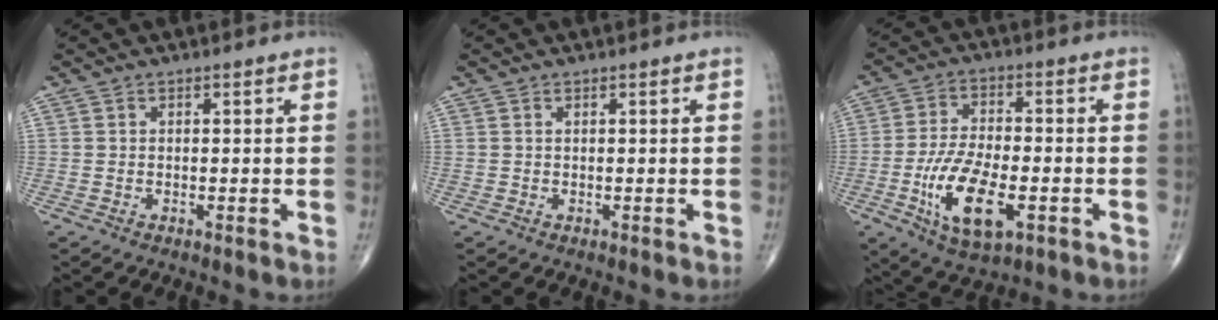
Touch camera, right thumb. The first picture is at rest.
{"total": 0.0}
{"total": 13.5, "force": [-4.3, 5.9, 11.3], "torque": [-0.214, 0.005, -0.073]}